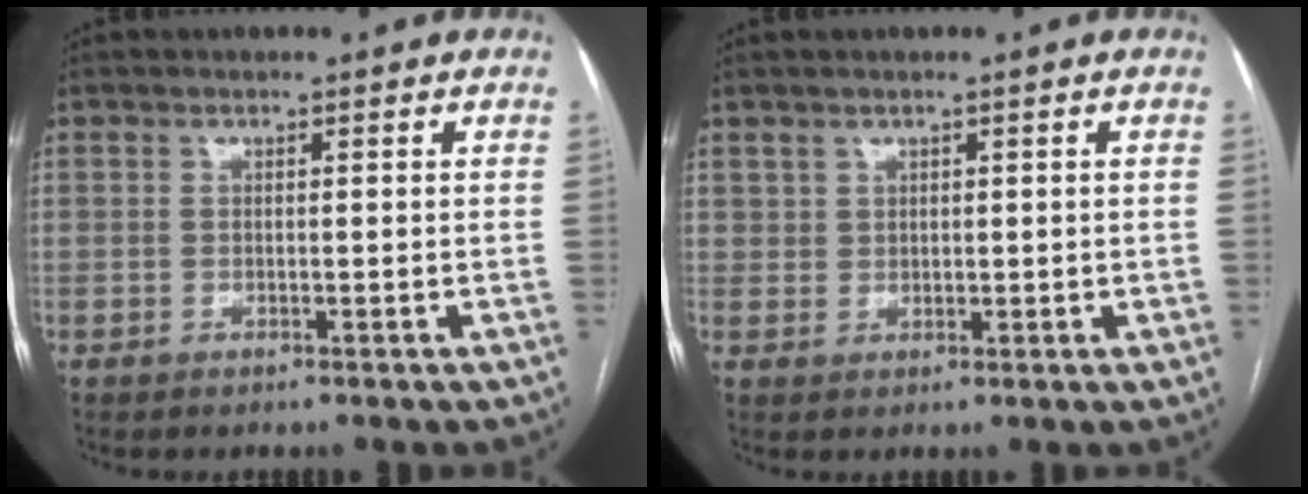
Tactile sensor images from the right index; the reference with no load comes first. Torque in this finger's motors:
{"motor_torque": [0.05, 0.13, 0.05, 0.00]}